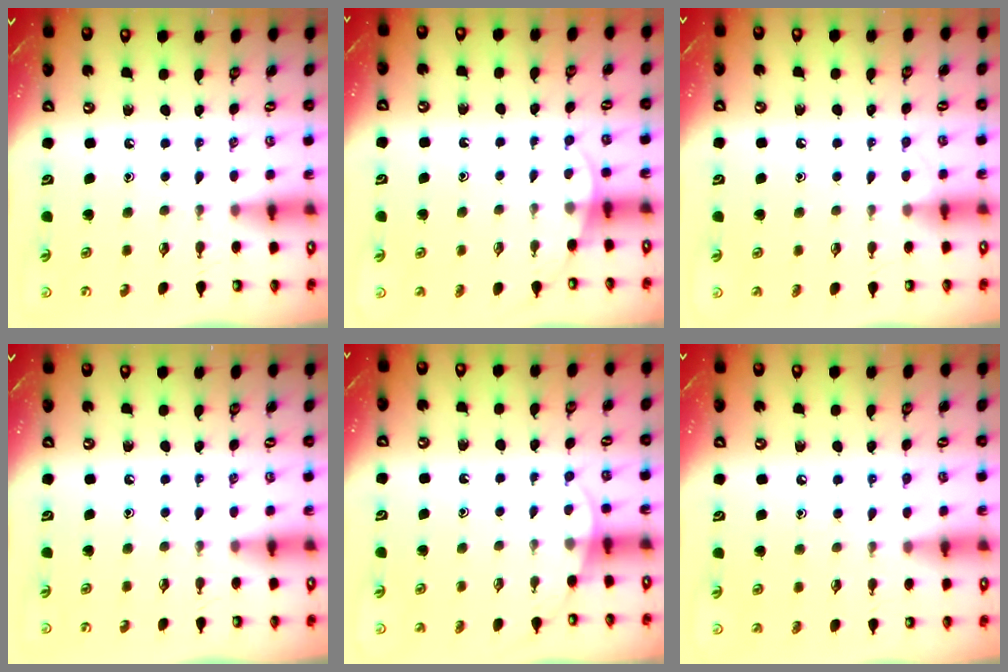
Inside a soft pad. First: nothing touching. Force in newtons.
{"total": 4.8, "press": 4.8, "slide": 0.5}
{"total": 3.0, "press": 3.0, "slide": 0.3}
{"total": 0.0}
{"total": 4.8, "press": 4.8, "slide": 0.5}
{"total": 6.5, "press": 6.4, "slide": 0.8}